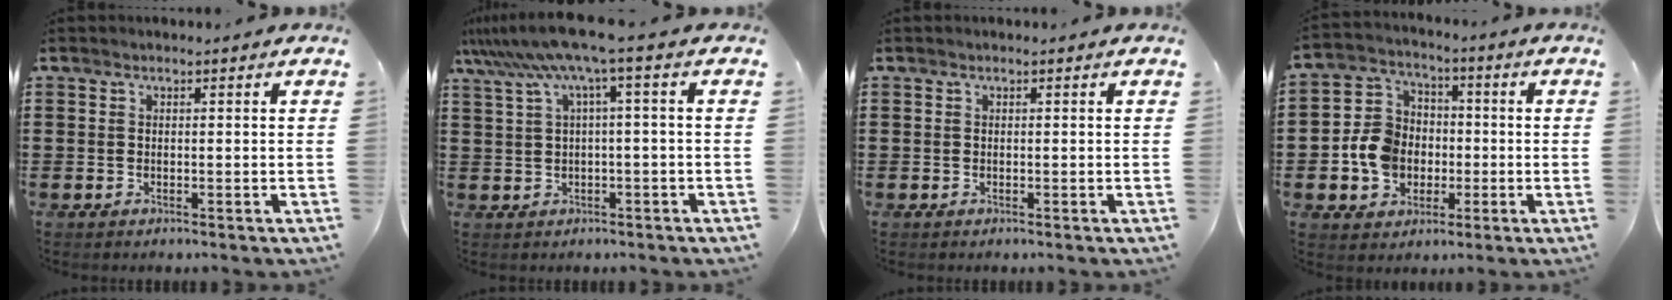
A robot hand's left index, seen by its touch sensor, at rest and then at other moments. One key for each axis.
{"total": 7.1, "fx": 2.3, "fy": -0.3, "fz": 6.7, "tx": -0.139, "ty": -0.019, "tz": 0.038}
{"total": 0.0}
{"total": 8.2, "fx": -1.4, "fy": 7.3, "fz": 3.5, "tx": -0.101, "ty": 0.023, "tz": -0.025}